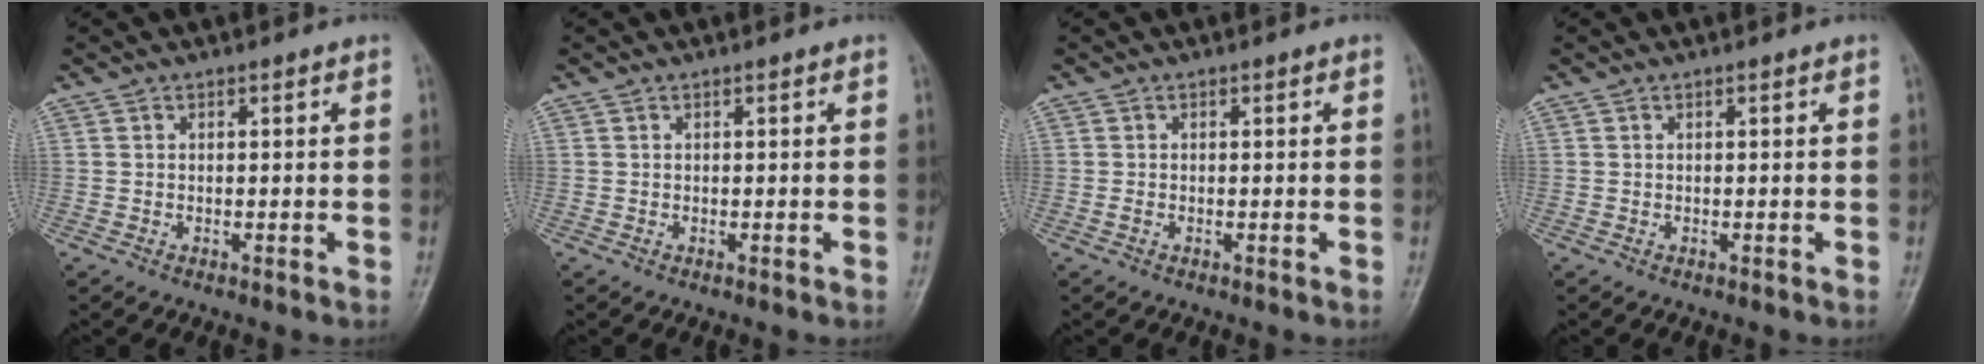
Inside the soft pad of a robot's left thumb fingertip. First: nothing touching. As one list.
[{"total": 0.0}, {"total": 0.7, "force": [-0.1, 0.5, 0.5], "torque": [-0.010, 0.000, -0.003]}, {"total": 0.0}]